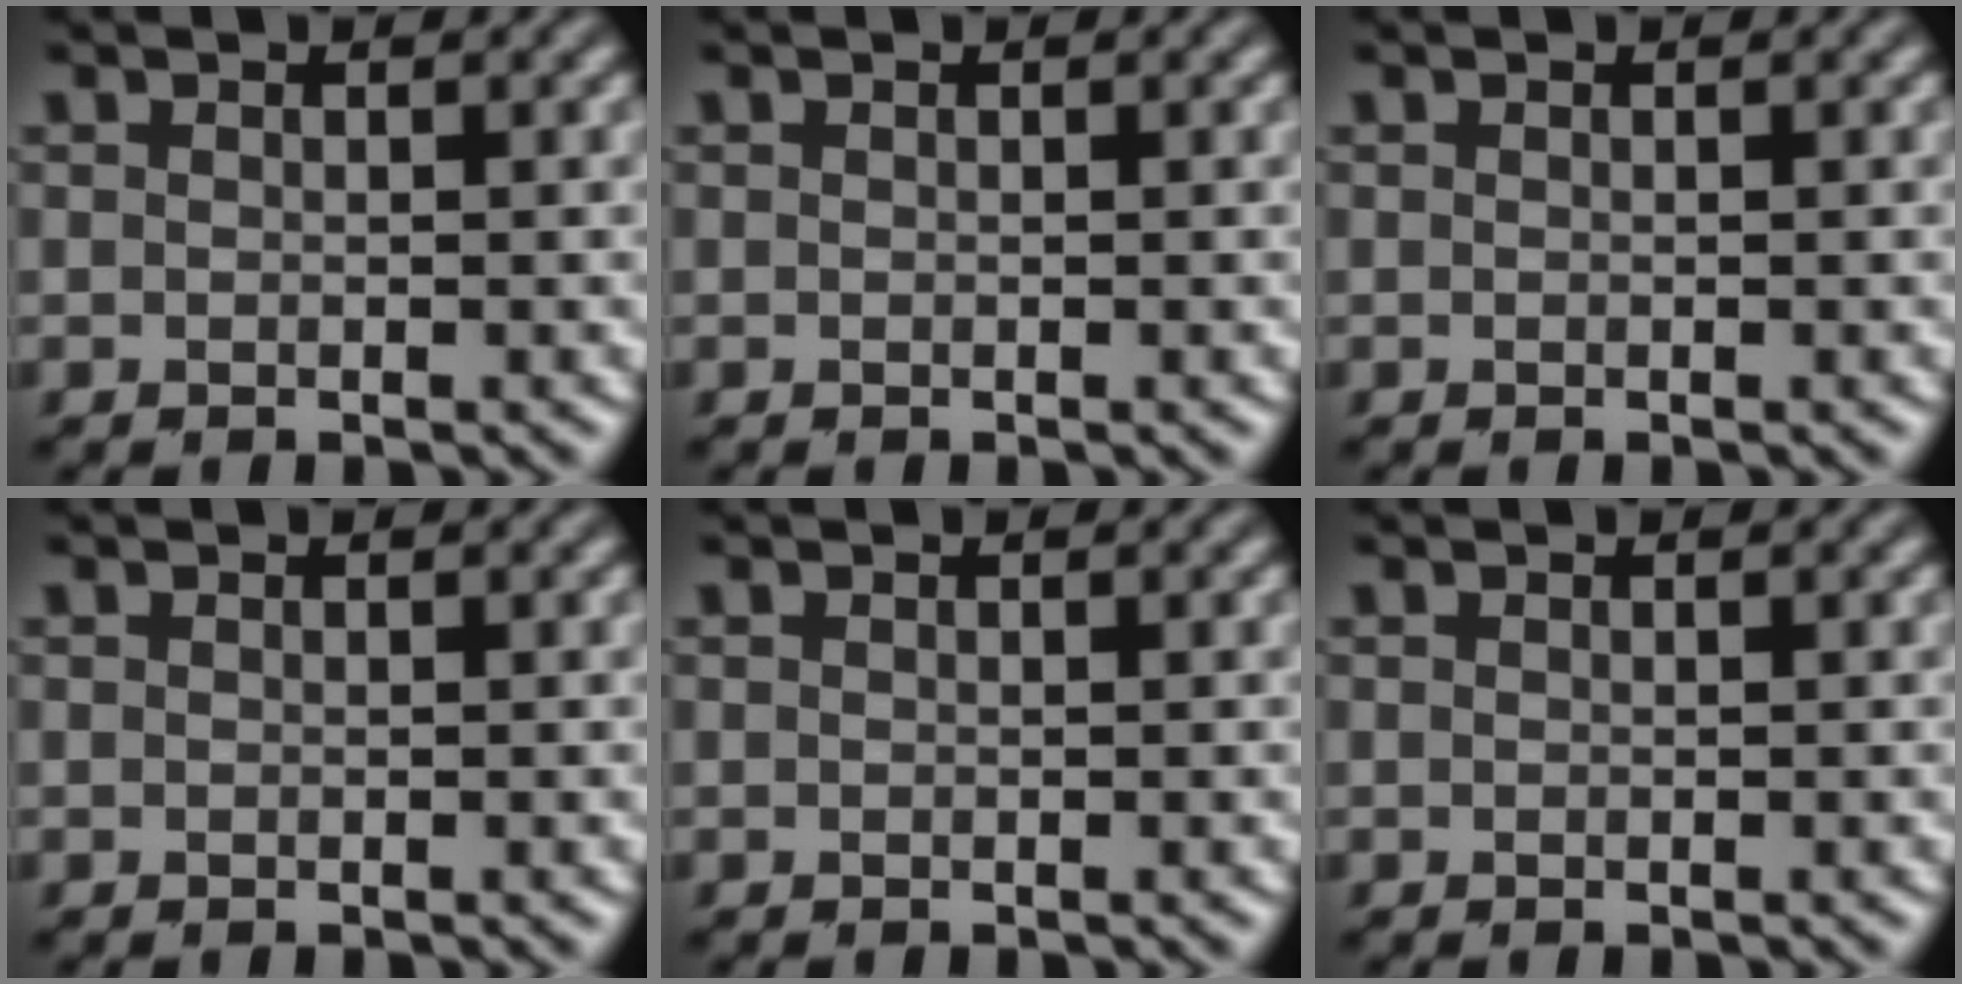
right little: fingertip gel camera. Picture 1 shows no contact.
{"total": 0.0}
{"total": 0.0}
{"total": 0.0}
{"total": 0.0}
{"total": 0.0}